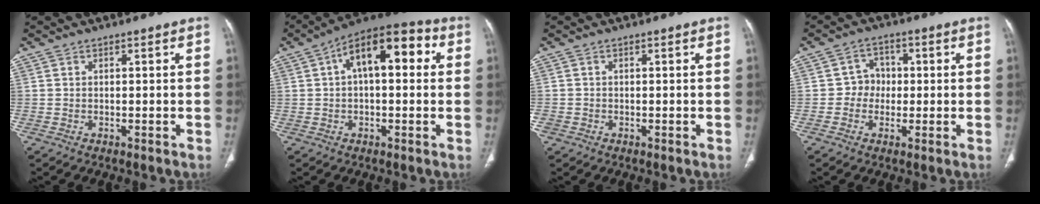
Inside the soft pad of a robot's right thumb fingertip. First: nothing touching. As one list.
[{"total": 14.2, "force": [3.5, 7.0, 11.9], "torque": [-0.161, 0.039, 0.046]}, {"total": 1.2, "force": [-0.4, 1.1, 0.3], "torque": [-0.006, 0.003, -0.006]}, {"total": 4.7, "force": [-0.2, 4.4, 1.6], "torque": [0.009, 0.014, -0.013]}]